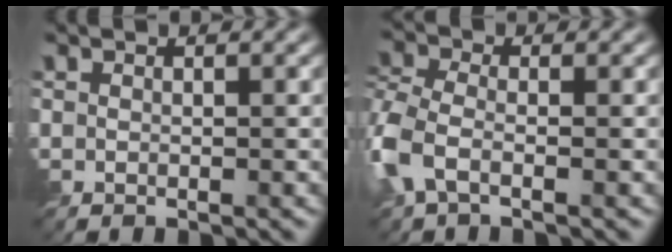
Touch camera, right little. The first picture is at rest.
{"total": 4.2, "force": [-1.6, 2.2, 3.2], "torque": [-0.086, 0.001, -0.049]}